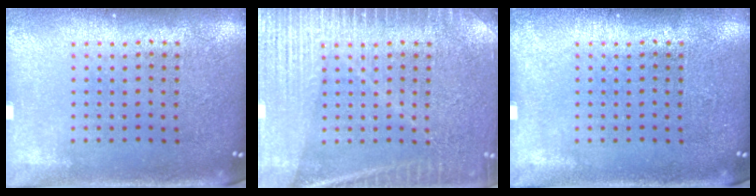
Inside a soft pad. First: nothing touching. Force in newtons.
{"total": 4.9, "press": 4.9, "slide": 0.7}
{"total": 0.0}